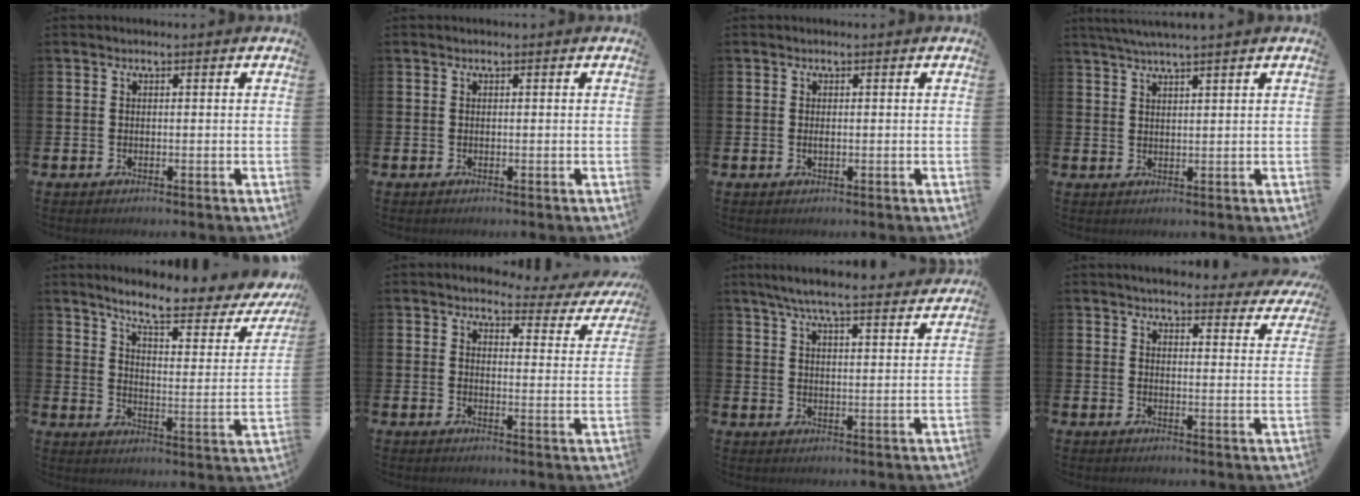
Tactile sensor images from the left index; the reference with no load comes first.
{"total": 0.0}
{"total": 0.6, "force": [0.0, 0.2, 0.6], "torque": [-0.017, 0.003, 0.000]}
{"total": 3.0, "force": [2.7, -0.5, 1.1], "torque": [-0.033, -0.001, 0.051]}
{"total": 7.2, "force": [6.1, 1.2, 3.7], "torque": [-0.088, -0.047, 0.093]}
{"total": 2.7, "force": [2.5, 0.9, 0.4], "torque": [-0.014, -0.024, 0.036]}
{"total": 7.0, "force": [6.4, 0.1, 2.9], "torque": [-0.076, -0.049, 0.105]}
{"total": 3.8, "force": [3.7, 0.7, 0.8], "torque": [-0.020, -0.027, 0.060]}